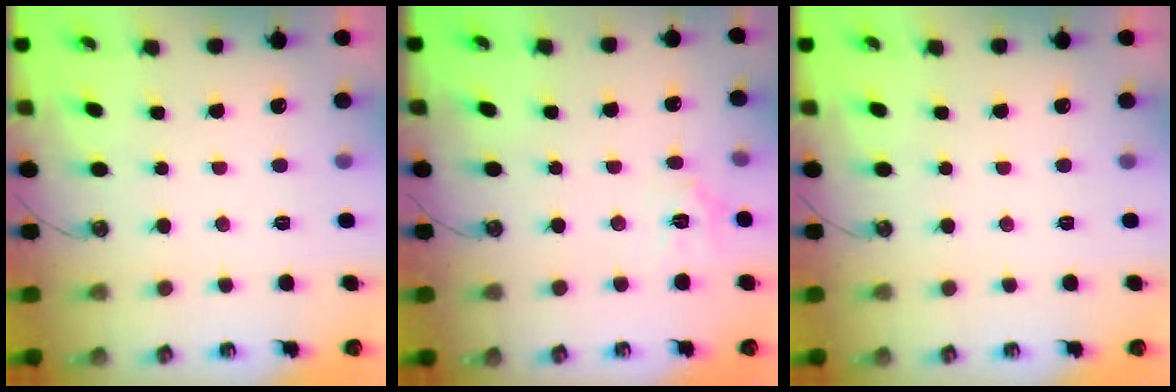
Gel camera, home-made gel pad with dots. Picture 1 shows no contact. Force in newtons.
{"total": 4.7, "press": 4.7, "slide": 0.4}
{"total": 0.0}